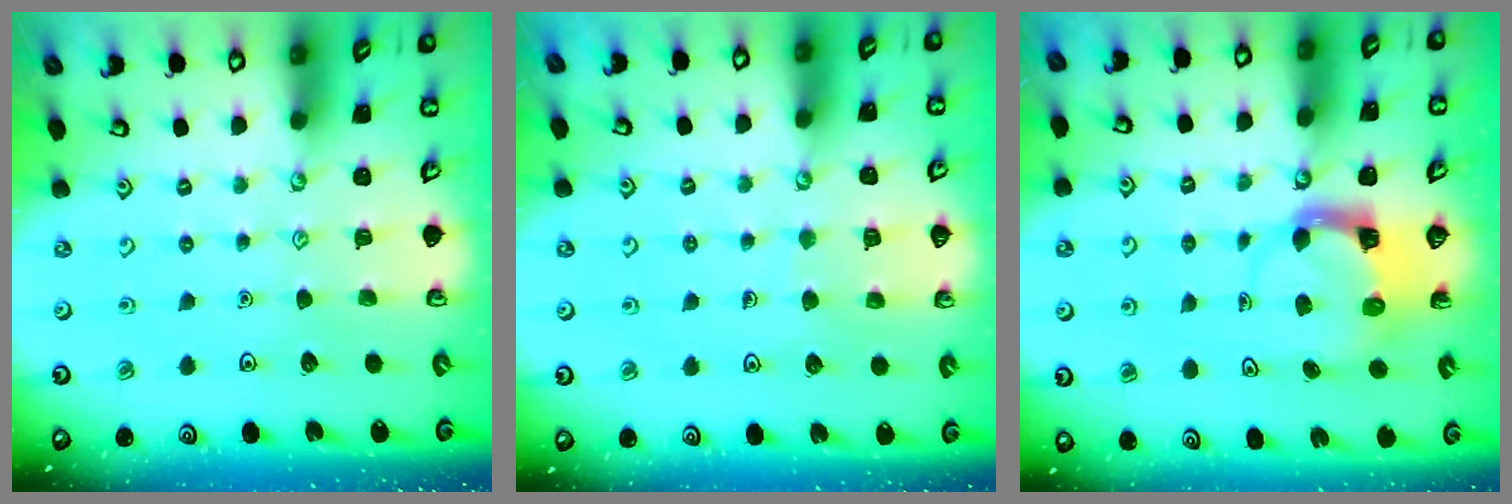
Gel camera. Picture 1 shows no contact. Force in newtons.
{"total": 6.8, "press": 6.7, "slide": 0.6}
{"total": 3.6, "press": 3.5, "slide": 0.4}